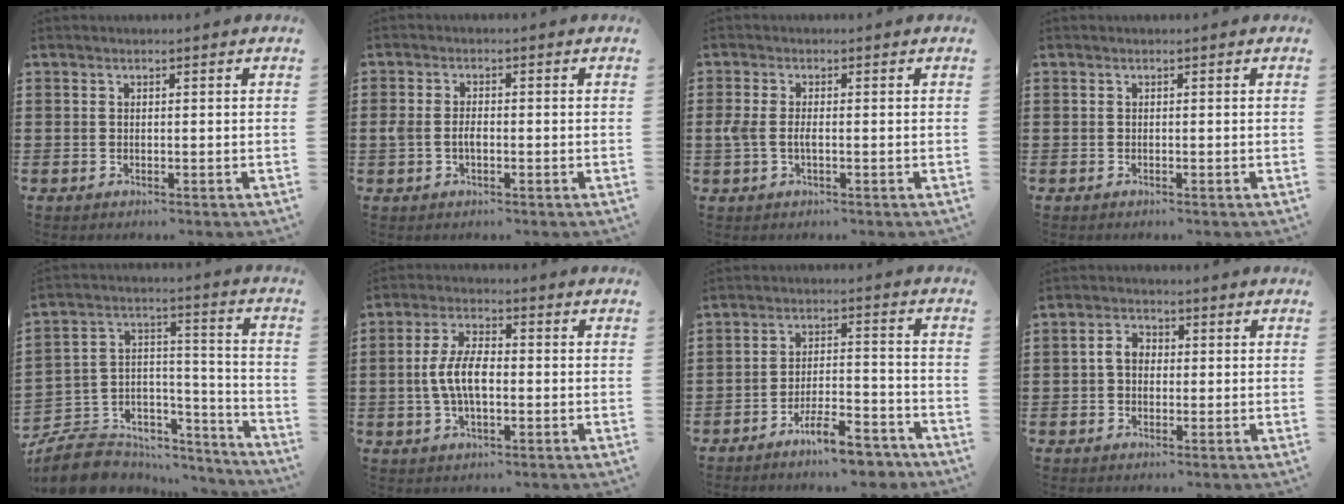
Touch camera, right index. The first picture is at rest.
{"total": 2.5, "force": [-0.5, 1.4, 2.0], "torque": [-0.053, -0.003, -0.013]}
{"total": 2.4, "force": [-0.5, 0.9, 2.2], "torque": [-0.055, -0.003, -0.015]}
{"total": 0.0}
{"total": 8.1, "force": [-6.6, 4.4, 1.7], "torque": [-0.043, 0.008, -0.124]}
{"total": 6.8, "force": [-0.7, 3.1, 6.0], "torque": [-0.136, -0.001, -0.020]}
{"total": 7.9, "force": [-6.6, 1.5, 4.1], "torque": [-0.067, 0.014, -0.121]}
{"total": 3.2, "force": [-0.1, 2.3, 2.2], "torque": [-0.048, 0.010, -0.003]}